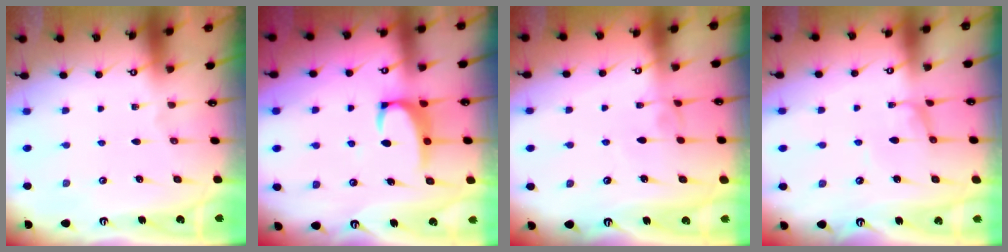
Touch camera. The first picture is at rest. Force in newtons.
{"total": 3.5, "press": 3.4, "slide": 0.7}
{"total": 1.5, "press": 1.4, "slide": 0.5}
{"total": 0.9, "press": 0.7, "slide": 0.5}